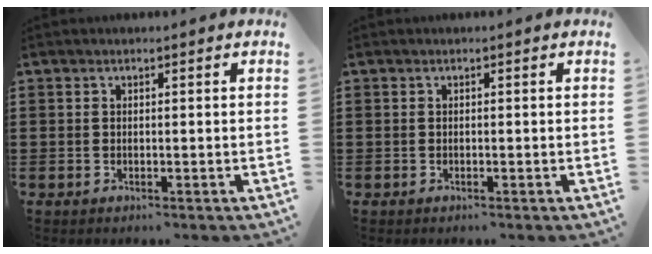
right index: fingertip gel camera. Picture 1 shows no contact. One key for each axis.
{"total": 0.0}